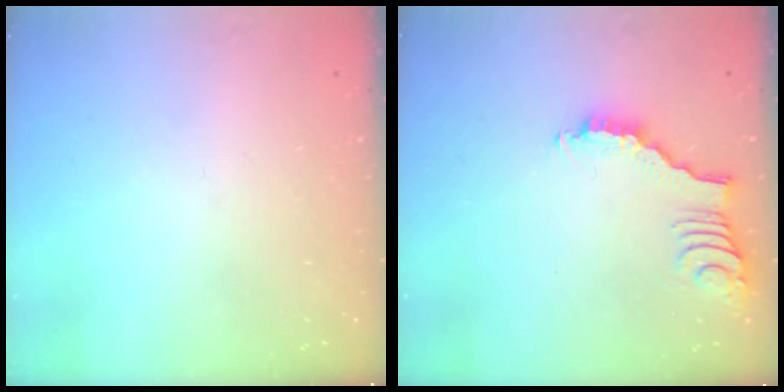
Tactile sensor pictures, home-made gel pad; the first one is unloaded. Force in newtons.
{"total": 3.5, "press": 3.5, "slide": 0.4}